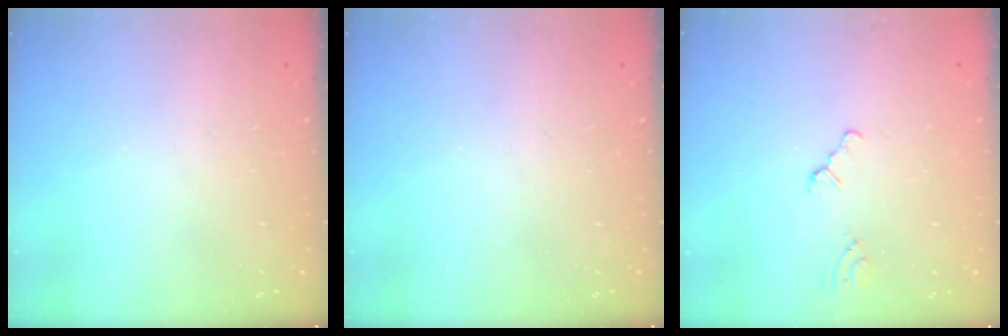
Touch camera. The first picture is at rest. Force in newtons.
{"total": 0.0}
{"total": 0.6, "press": 0.6, "slide": 0.2}